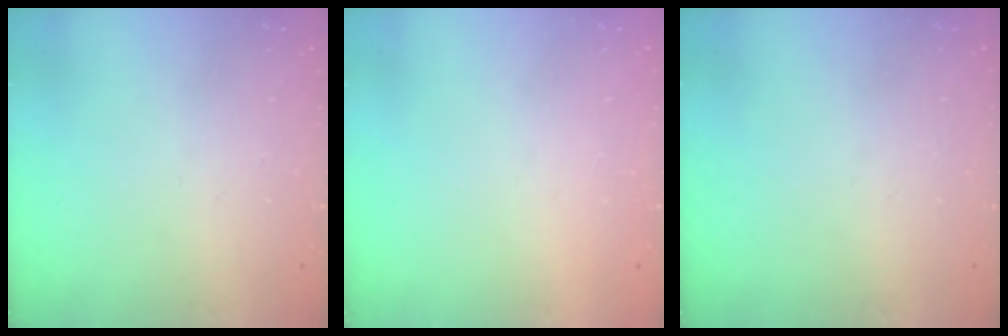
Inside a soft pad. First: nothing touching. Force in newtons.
{"total": 1.6, "press": 1.5, "slide": 0.1}
{"total": 0.0}